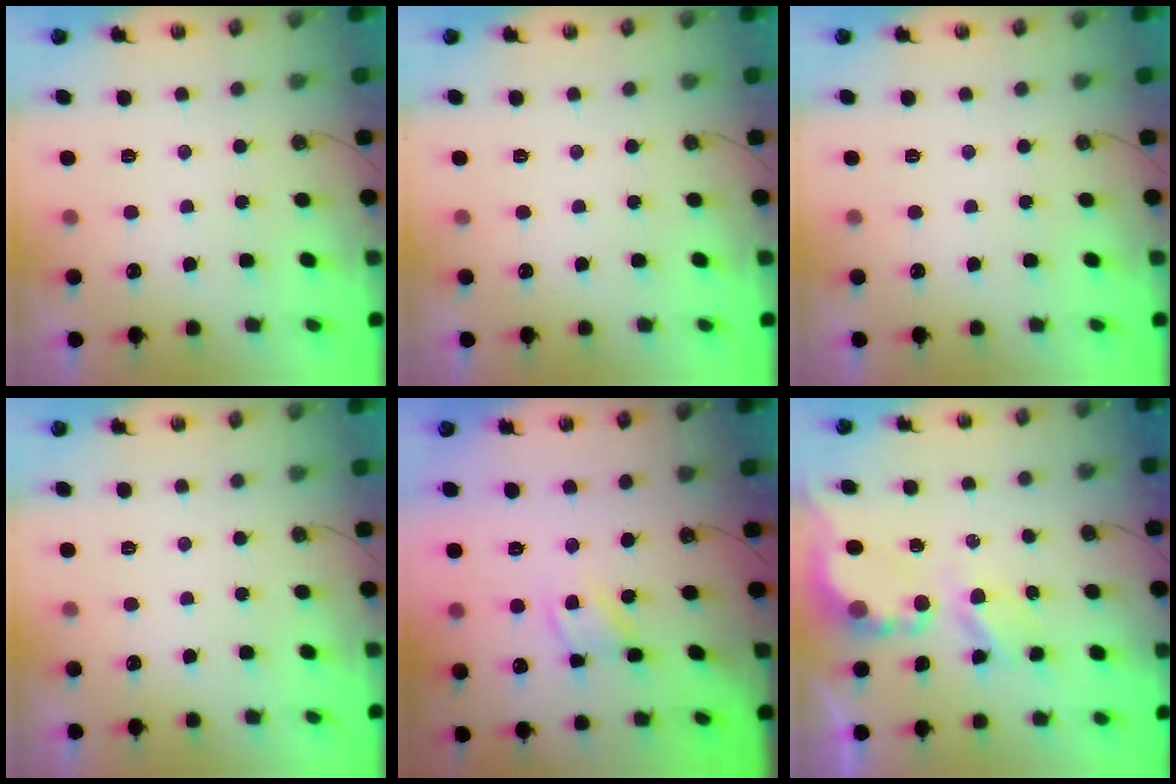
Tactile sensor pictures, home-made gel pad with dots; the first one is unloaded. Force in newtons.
{"total": 0.0}
{"total": 0.0}
{"total": 0.0}
{"total": 8.0, "press": 8.0, "slide": 0.4}
{"total": 6.8, "press": 6.7, "slide": 0.5}